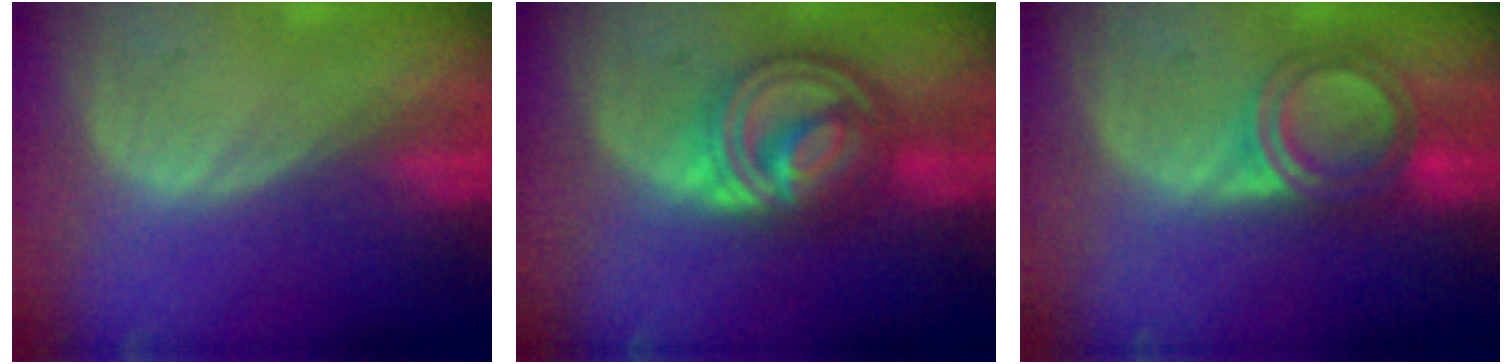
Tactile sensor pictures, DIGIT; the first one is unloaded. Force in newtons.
{"total": 9.0, "press": 9.0, "slide": 0.7}
{"total": 5.9, "press": 5.6, "slide": 1.6}